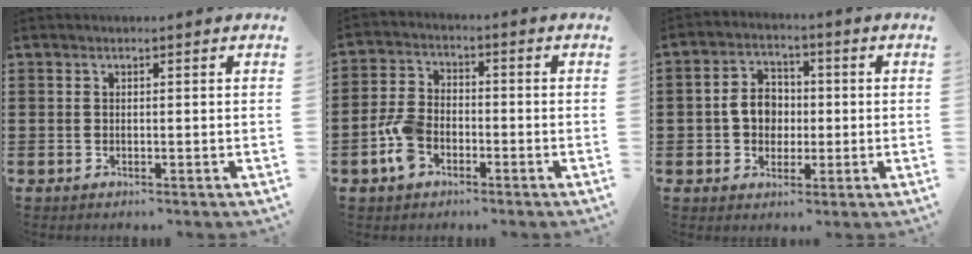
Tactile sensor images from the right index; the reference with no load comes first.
{"total": 6.3, "force": [-2.8, 3.7, 4.2], "torque": [-0.106, 0.006, -0.060]}
{"total": 5.7, "force": [-0.3, 4.7, 3.3], "torque": [-0.081, 0.013, -0.011]}